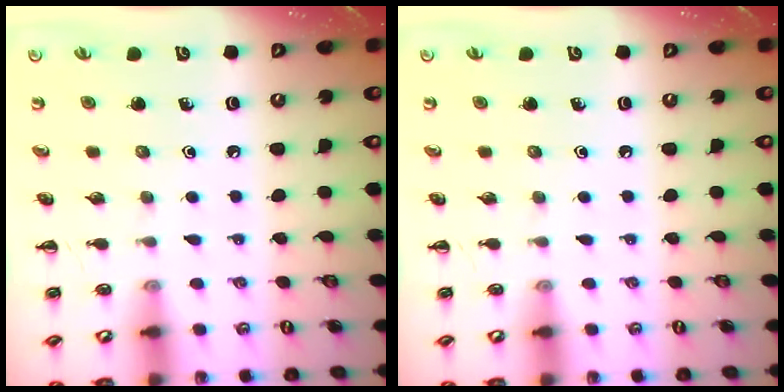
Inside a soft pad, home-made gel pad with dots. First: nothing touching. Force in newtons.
{"total": 0.0}